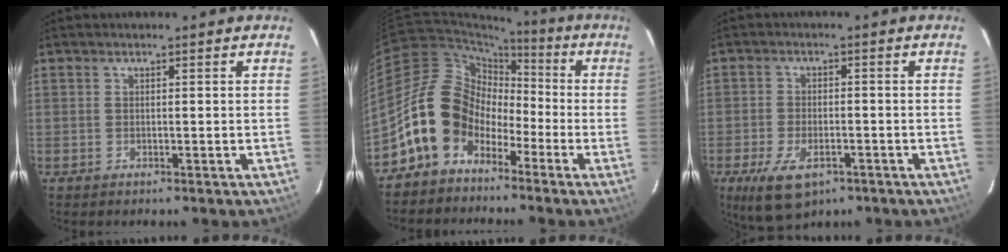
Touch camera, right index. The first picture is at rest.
{"total": 11.9, "force": [-5.4, 9.3, 4.9], "torque": [-0.099, 0.025, -0.101]}
{"total": 9.7, "force": [-5.4, 4.8, 6.5], "torque": [-0.143, -0.022, -0.090]}